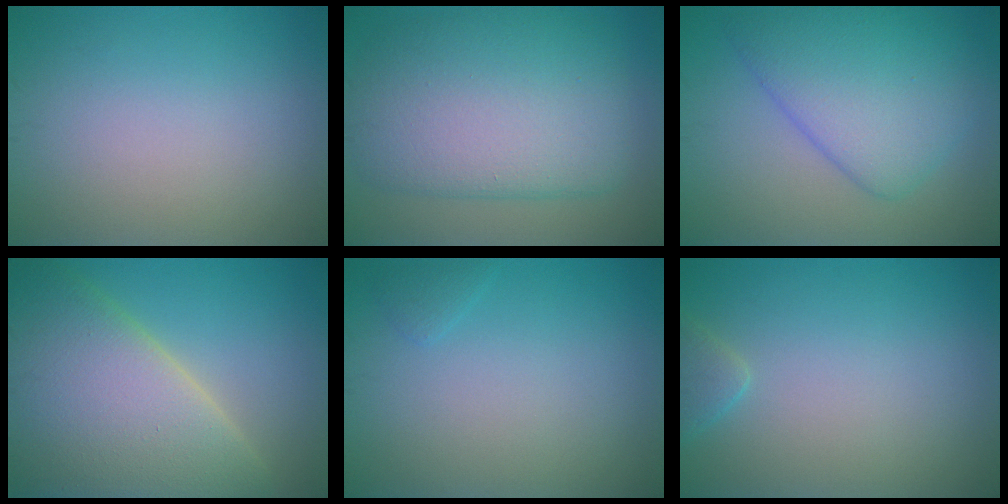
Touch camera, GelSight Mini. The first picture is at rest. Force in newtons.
{"total": 10.1, "press": 10.0, "slide": 0.7}
{"total": 7.2, "press": 7.2, "slide": 0.3}
{"total": 13.3, "press": 13.2, "slide": 1.0}
{"total": 0.7, "press": 0.7, "slide": 0.1}
{"total": 1.5, "press": 1.5, "slide": 0.1}